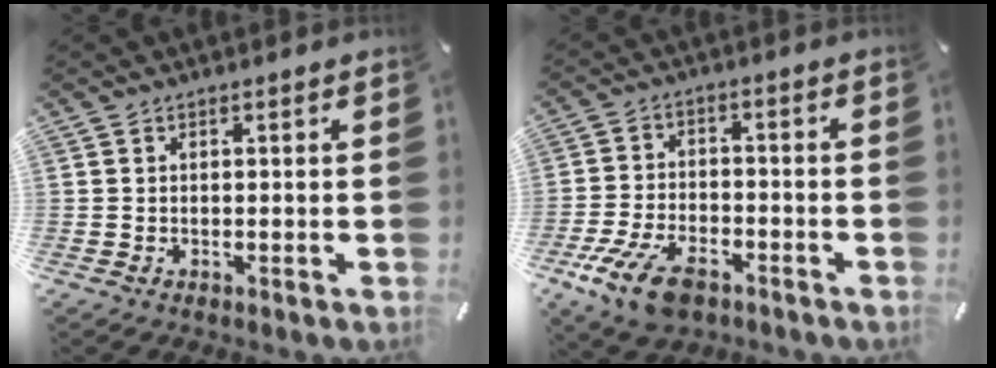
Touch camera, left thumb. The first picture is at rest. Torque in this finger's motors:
{"motor_torque": [0.11, 2.46, 1.11, 0.77, 0.11]}